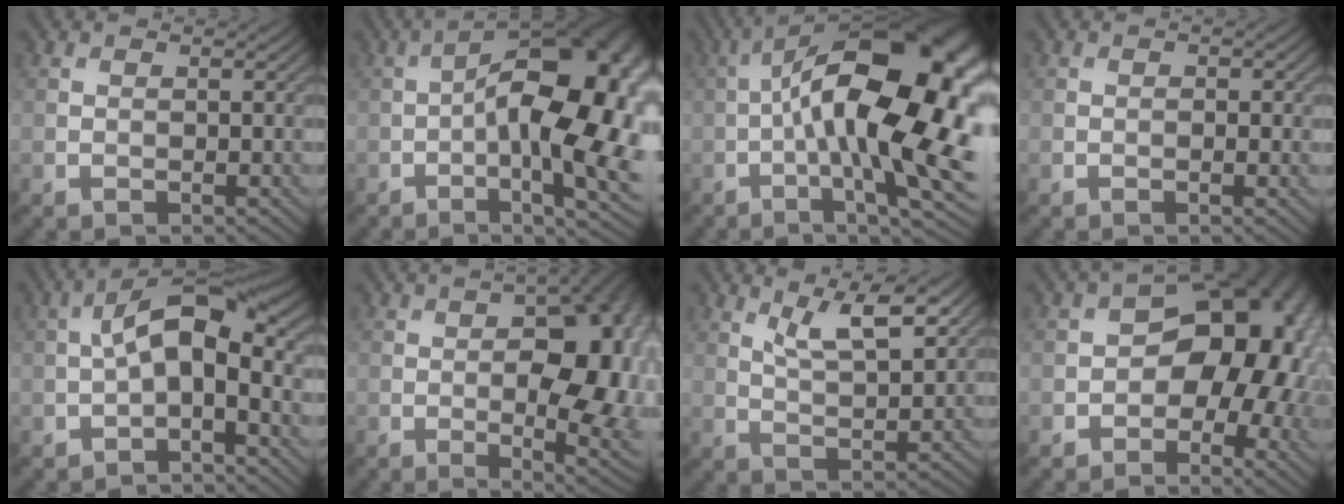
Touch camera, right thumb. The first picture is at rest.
{"total": 19.9, "force": [-1.7, 9.0, 17.7], "torque": [-0.230, -0.006, -0.025]}
{"total": 21.2, "force": [-0.3, 7.8, 19.7], "torque": [-0.279, 0.025, -0.022]}
{"total": 0.7, "force": [-0.2, 0.2, 0.6], "torque": [-0.007, -0.003, 0.002]}
{"total": 7.4, "force": [-0.5, 3.3, 6.7], "torque": [-0.118, 0.012, -0.011]}
{"total": 16.8, "force": [-0.7, 8.5, 14.6], "torque": [-0.148, 0.001, 0.004]}
{"total": 6.9, "force": [3.9, 1.8, 5.4], "torque": [-0.087, -0.009, 0.078]}
{"total": 14.9, "force": [-0.6, 9.9, 11.2], "torque": [-0.101, -0.003, -0.011]}